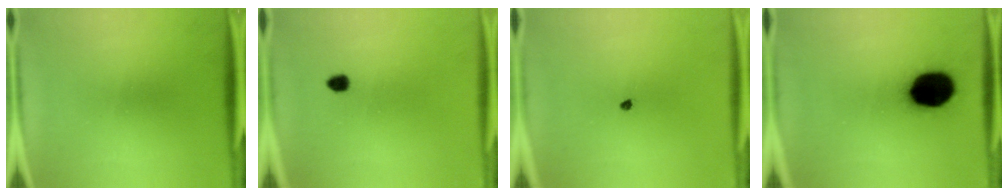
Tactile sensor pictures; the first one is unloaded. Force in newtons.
{"total": 1.8}
{"total": 0.7}
{"total": 17.2}